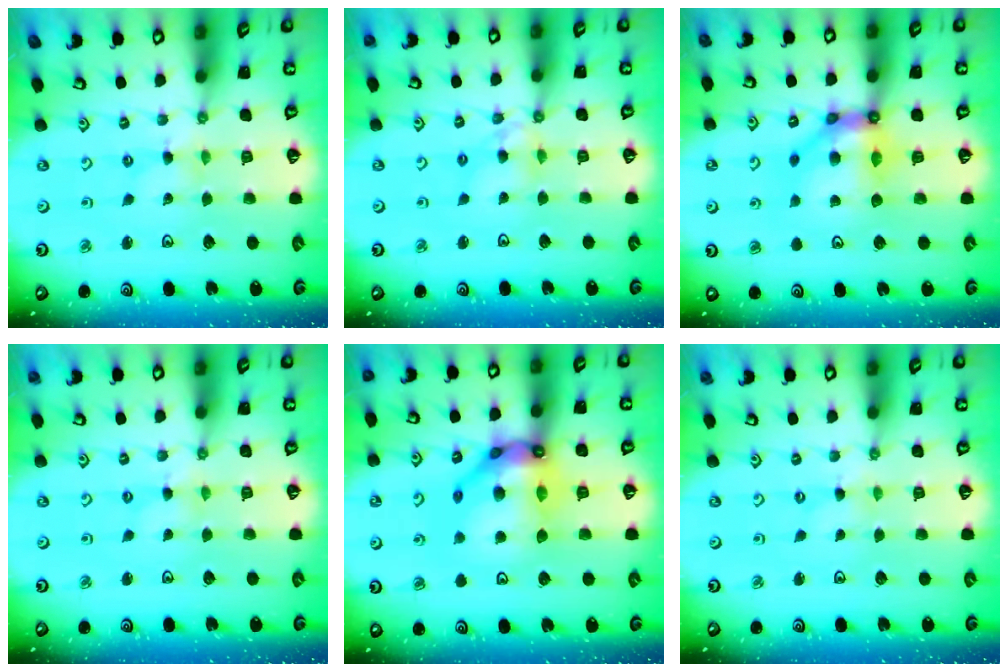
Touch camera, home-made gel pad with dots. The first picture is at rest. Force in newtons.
{"total": 7.4, "press": 7.4, "slide": 0.8}
{"total": 10.5, "press": 10.4, "slide": 1.6}
{"total": 0.0}
{"total": 17.7, "press": 17.5, "slide": 2.2}
{"total": 0.0}